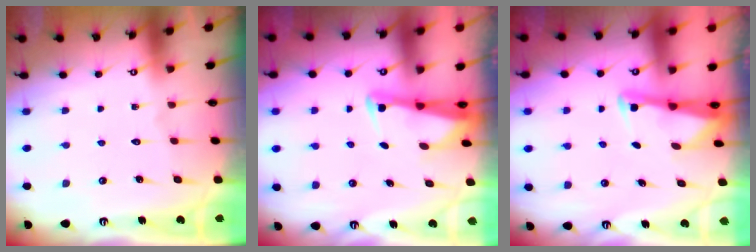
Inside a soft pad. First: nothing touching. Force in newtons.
{"total": 2.4, "press": 2.4, "slide": 0.5}
{"total": 2.6, "press": 2.6, "slide": 0.3}